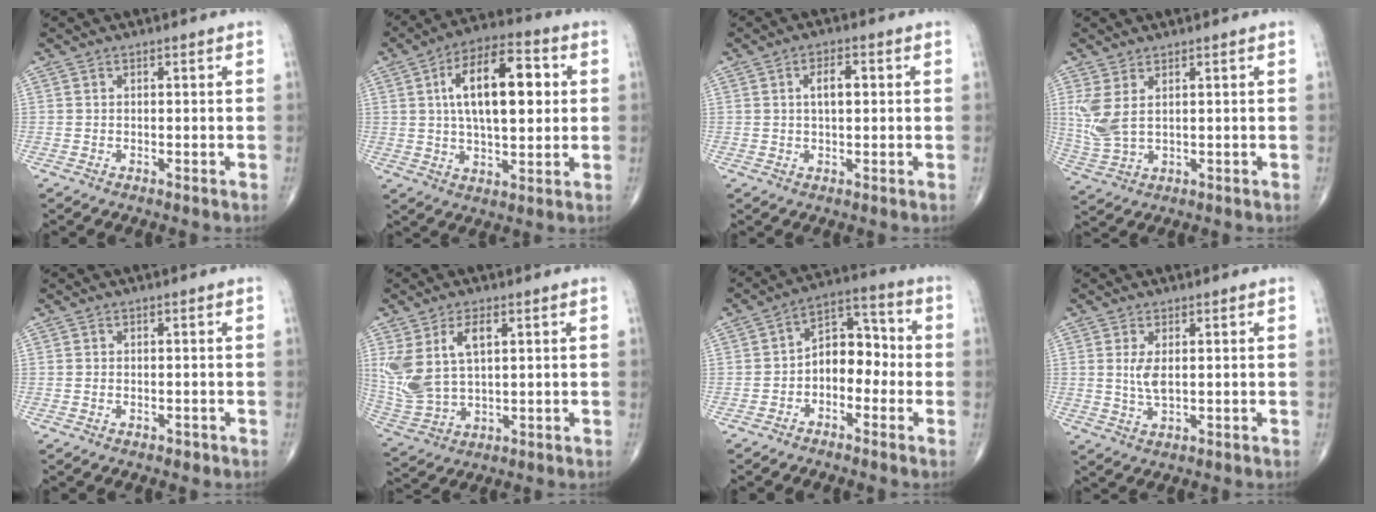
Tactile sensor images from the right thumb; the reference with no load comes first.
{"total": 16.9, "force": [3.3, 7.7, 14.6], "torque": [-0.222, 0.013, 0.050]}
{"total": 4.1, "force": [0.8, 1.9, 3.5], "torque": [-0.056, 0.004, 0.013]}
{"total": 6.2, "force": [1.9, 2.9, 5.1], "torque": [-0.127, -0.006, 0.052]}
{"total": 1.0, "force": [-0.5, 0.6, 0.6], "torque": [-0.010, 0.007, -0.004]}
{"total": 11.9, "force": [3.9, 6.3, 9.3], "torque": [-0.203, -0.004, 0.091]}
{"total": 8.9, "force": [-1.8, 6.0, 6.2], "torque": [-0.062, 0.045, -0.046]}
{"total": 3.7, "force": [0.7, 1.5, 3.3], "torque": [-0.068, -0.009, 0.020]}